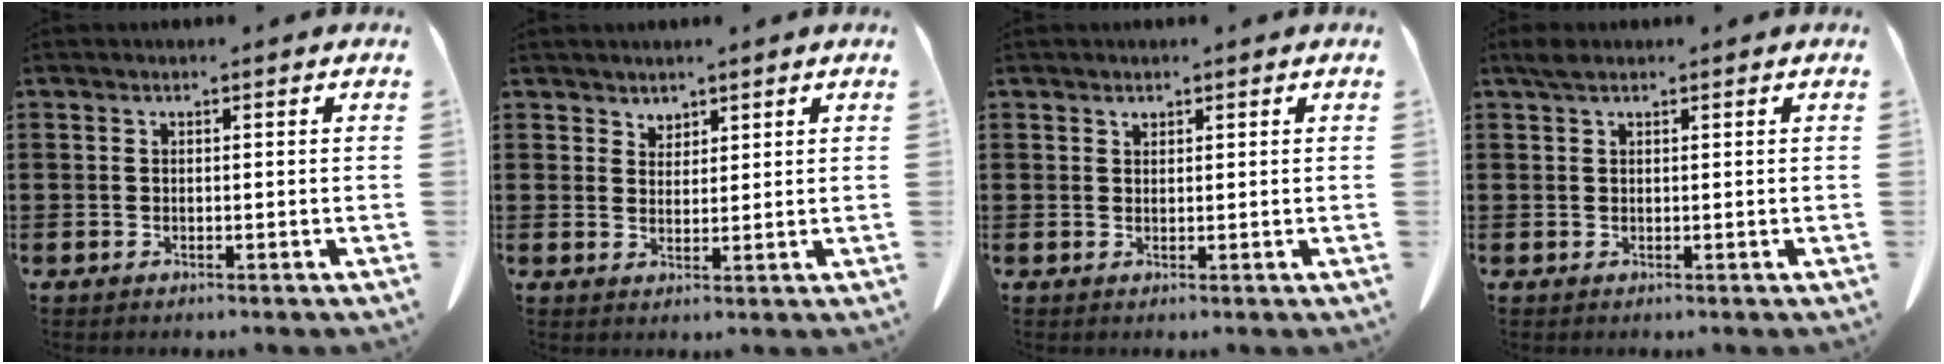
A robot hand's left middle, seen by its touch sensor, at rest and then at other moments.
{"total": 2.3, "force": [2.1, 1.0, 0.1], "torque": [-0.008, 0.001, 0.042]}
{"total": 0.9, "force": [0.8, 0.3, 0.2], "torque": [-0.006, -0.002, 0.017]}
{"total": 1.7, "force": [1.1, 0.7, 1.0], "torque": [-0.024, 0.003, 0.022]}